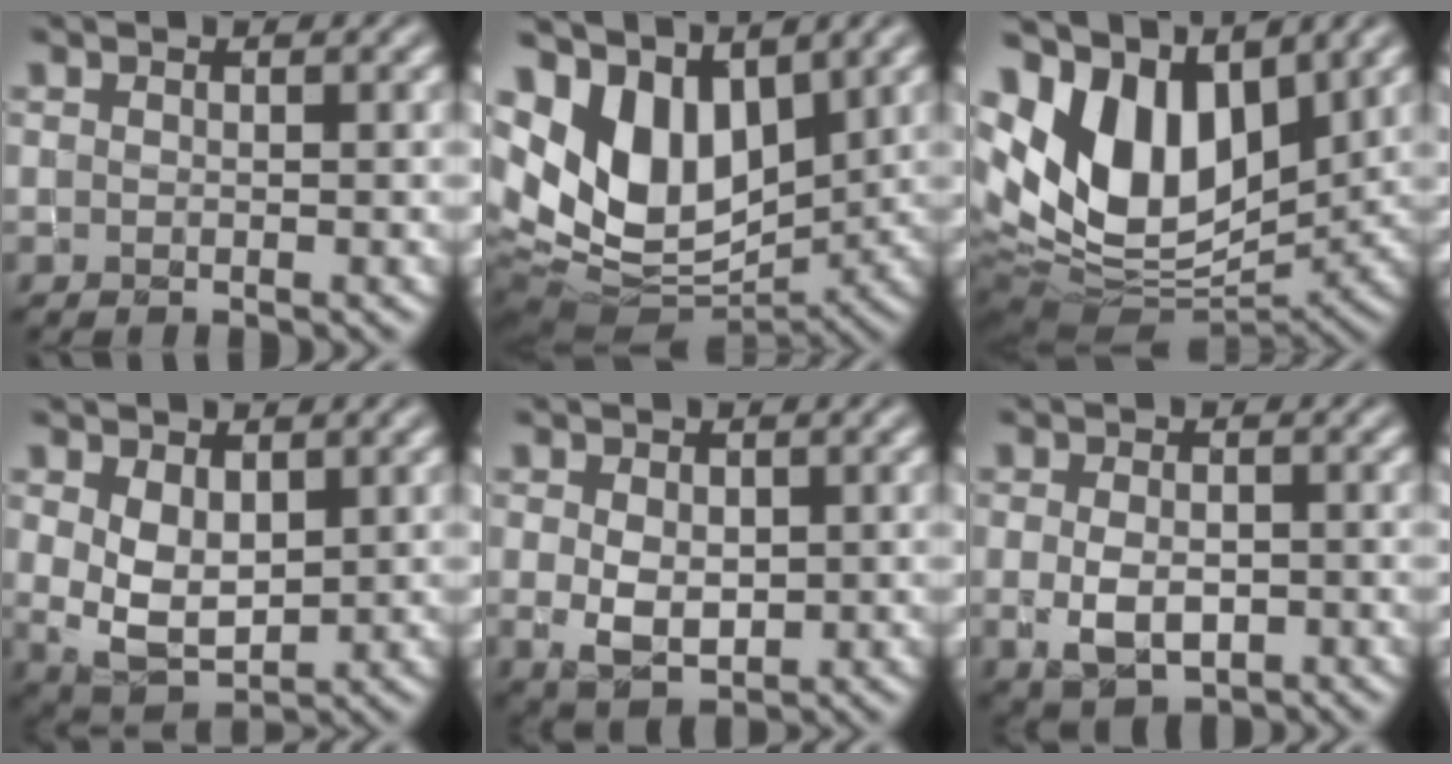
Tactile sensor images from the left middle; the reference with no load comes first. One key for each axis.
{"total": 10.2, "fx": 3.7, "fy": 6.8, "fz": 6.7, "tx": -0.146, "ty": 0.003, "tz": 0.073}
{"total": 12.5, "fx": 4.6, "fy": 7.8, "fz": 8.6, "tx": -0.178, "ty": 0.010, "tz": 0.087}
{"total": 4.1, "fx": 0.9, "fy": 2.7, "fz": 2.9, "tx": -0.065, "ty": -0.003, "tz": 0.027}
{"total": 3.0, "fx": 0.0, "fy": 2.3, "fz": 2.0, "tx": -0.040, "ty": 0.001, "tz": 0.005}
{"total": 3.1, "fx": -0.6, "fy": 2.1, "fz": 2.2, "tx": -0.047, "ty": -0.005, "tz": -0.008}